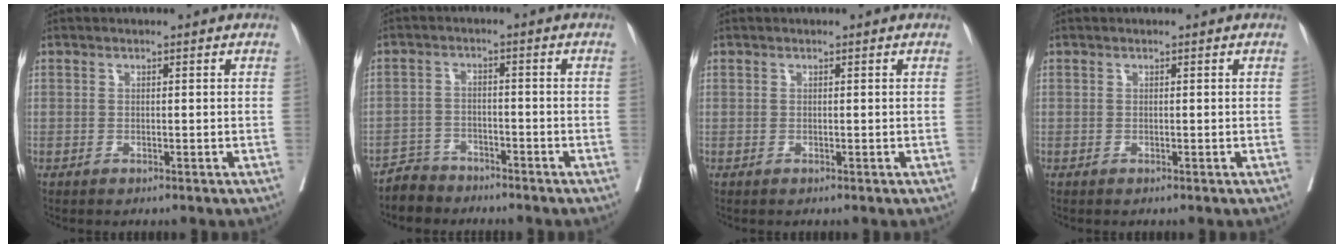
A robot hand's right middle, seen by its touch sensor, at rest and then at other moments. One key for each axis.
{"total": 4.4, "fx": -3.8, "fy": 2.0, "fz": -0.5, "tx": 0.003, "ty": -0.003, "tz": -0.075}
{"total": 0.0}
{"total": 0.0}